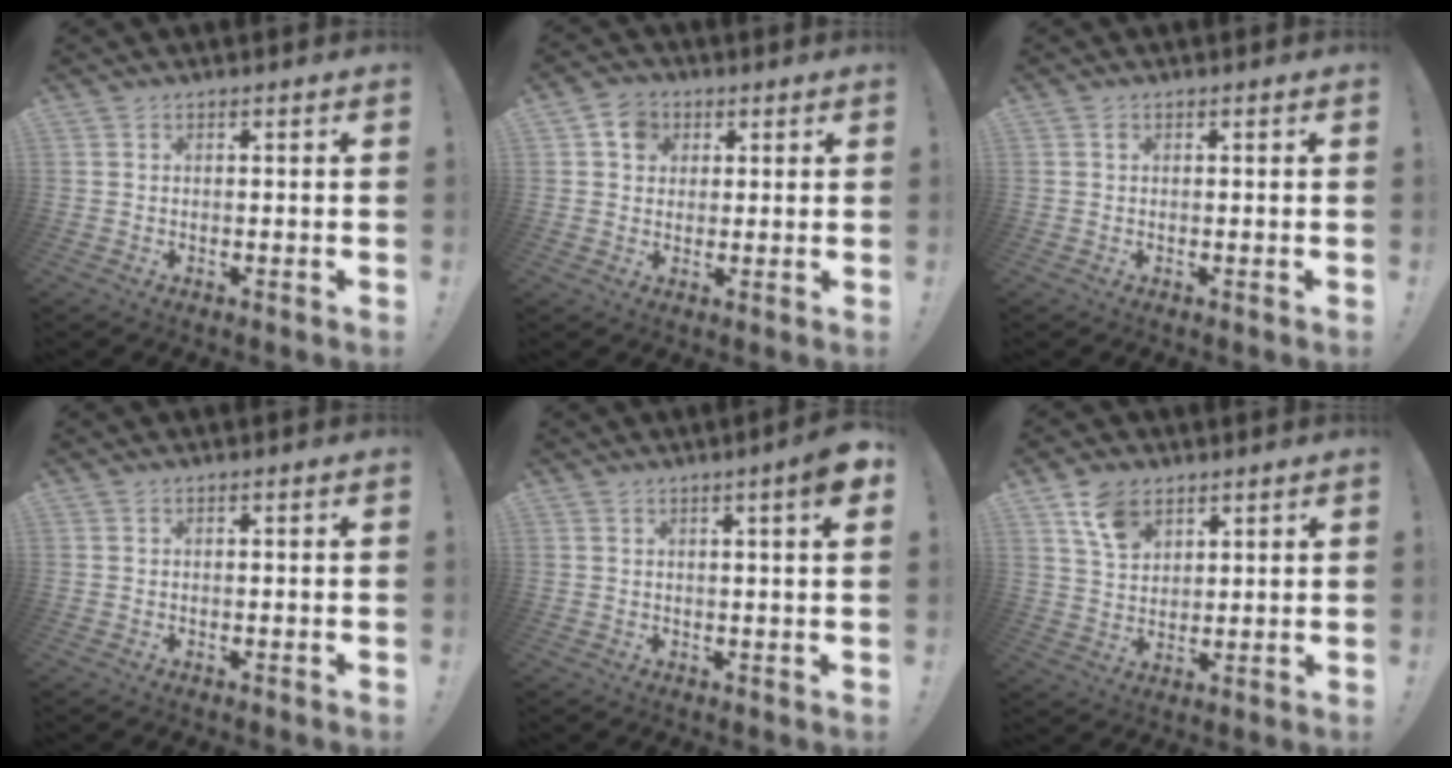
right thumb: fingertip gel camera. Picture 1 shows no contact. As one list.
[{"total": 6.6, "force": [2.2, 5.7, 2.6], "torque": [-0.040, 0.004, 0.042]}, {"total": 0.6, "force": [0.1, 0.5, 0.2], "torque": [-0.005, 0.003, 0.002]}, {"total": 0.0}, {"total": 4.5, "force": [2.1, 0.0, 4.0], "torque": [-0.060, -0.009, 0.031]}, {"total": 8.9, "force": [5.3, 5.8, 4.2], "torque": [-0.077, -0.014, 0.104]}]